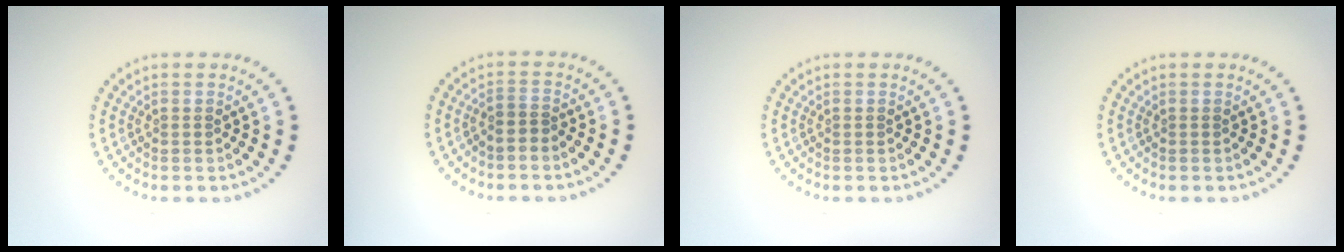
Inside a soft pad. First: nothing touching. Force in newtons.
{"total": 0.9, "press": 0.7, "slide": 0.6}
{"total": 0.0}
{"total": 0.0}